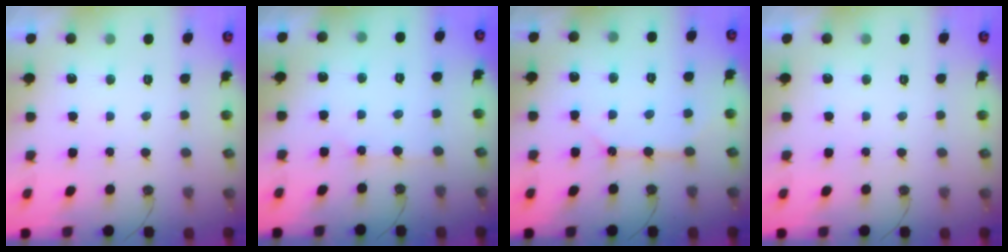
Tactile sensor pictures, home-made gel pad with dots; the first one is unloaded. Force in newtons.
{"total": 2.9, "press": 2.8, "slide": 0.5}
{"total": 9.0, "press": 9.0, "slide": 1.0}
{"total": 0.0}